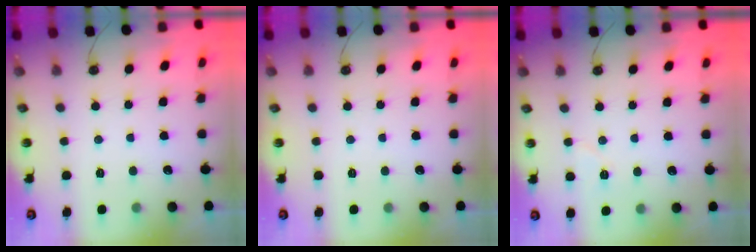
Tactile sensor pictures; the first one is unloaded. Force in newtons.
{"total": 0.0}
{"total": 4.7, "press": 4.4, "slide": 1.6}